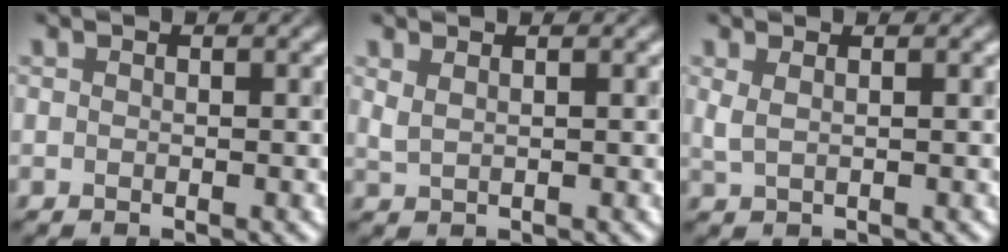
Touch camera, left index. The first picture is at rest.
{"total": 0.9, "force": [0.7, 0.4, 0.5], "torque": [-0.010, 0.003, 0.017]}
{"total": 1.0, "force": [0.5, 0.4, 0.8], "torque": [-0.017, 0.004, 0.011]}